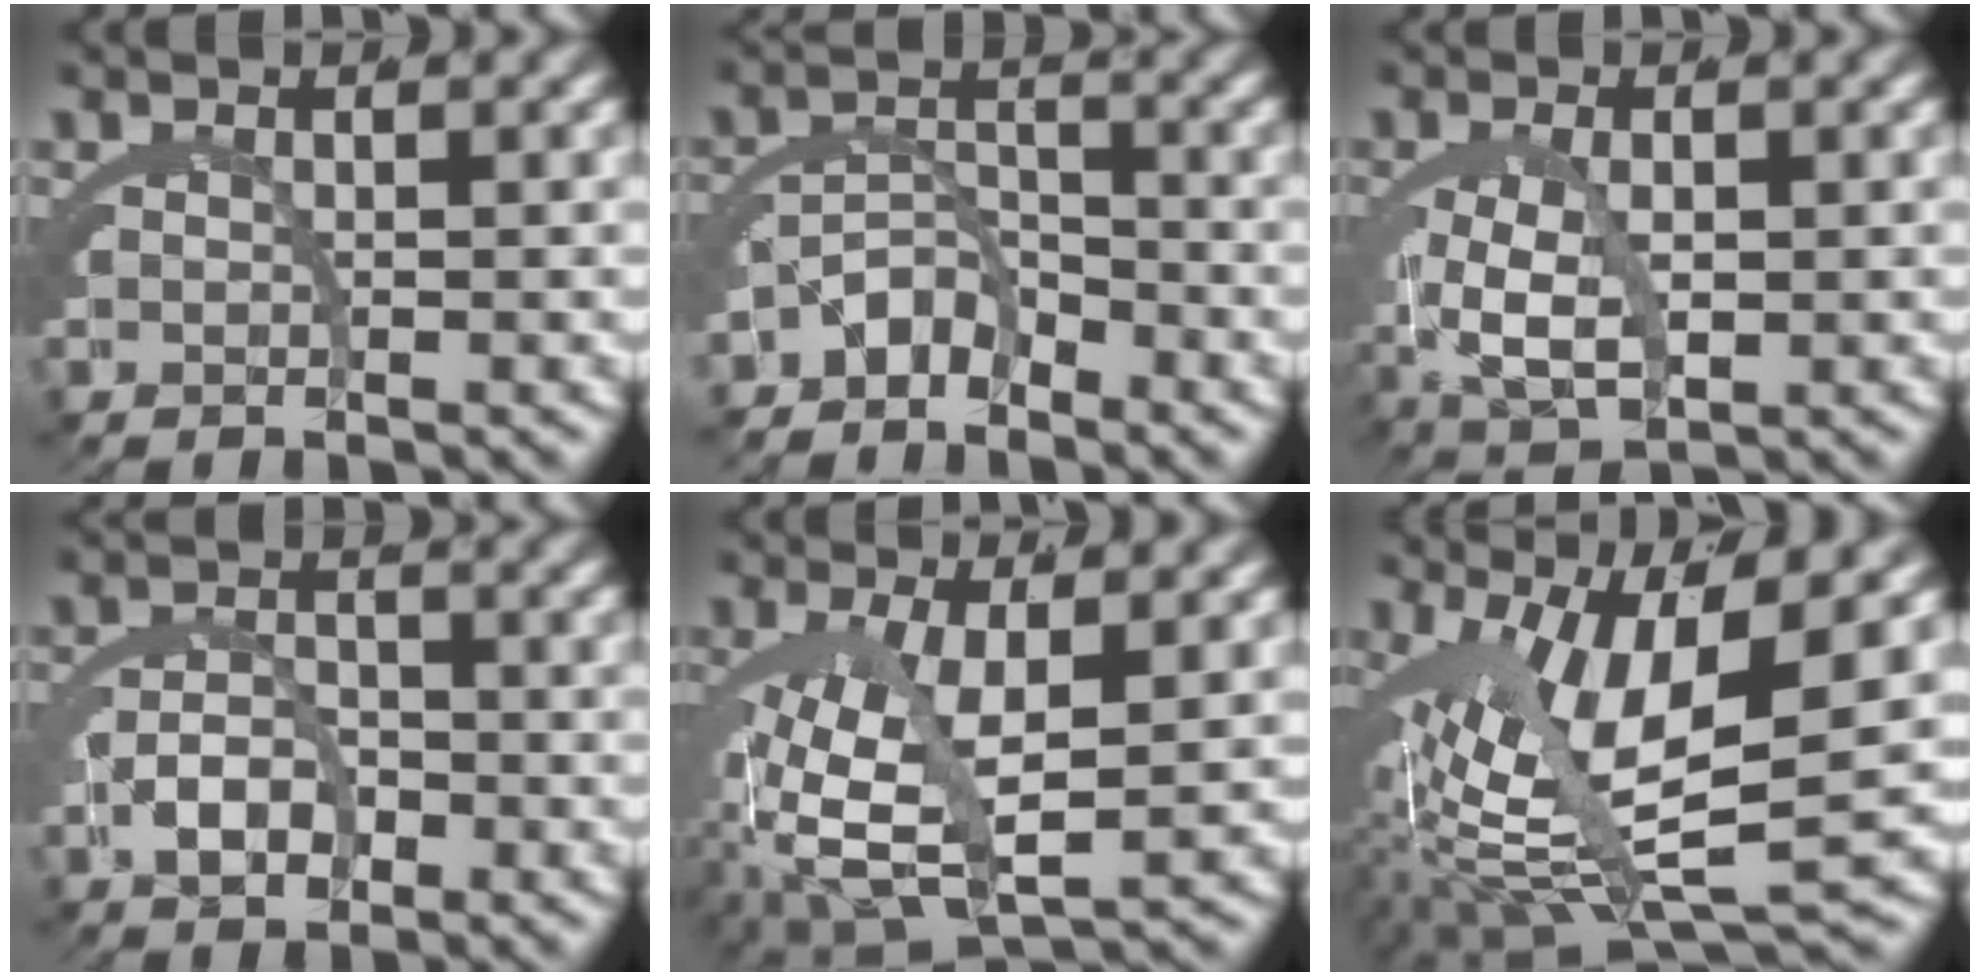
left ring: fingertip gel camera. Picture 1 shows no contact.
{"total": 4.0, "force": [-2.8, 2.0, 2.1], "torque": [-0.027, -0.012, -0.049]}
{"total": 6.6, "force": [-0.6, 4.2, 5.1], "torque": [-0.120, -0.020, 0.005]}
{"total": 2.9, "force": [-1.4, 1.6, 2.0], "torque": [-0.025, -0.008, -0.021]}
{"total": 8.5, "force": [-2.3, 4.5, 6.9], "torque": [-0.151, -0.049, -0.011]}
{"total": 12.4, "force": [-1.1, 5.9, 10.8], "torque": [-0.203, -0.035, 0.005]}